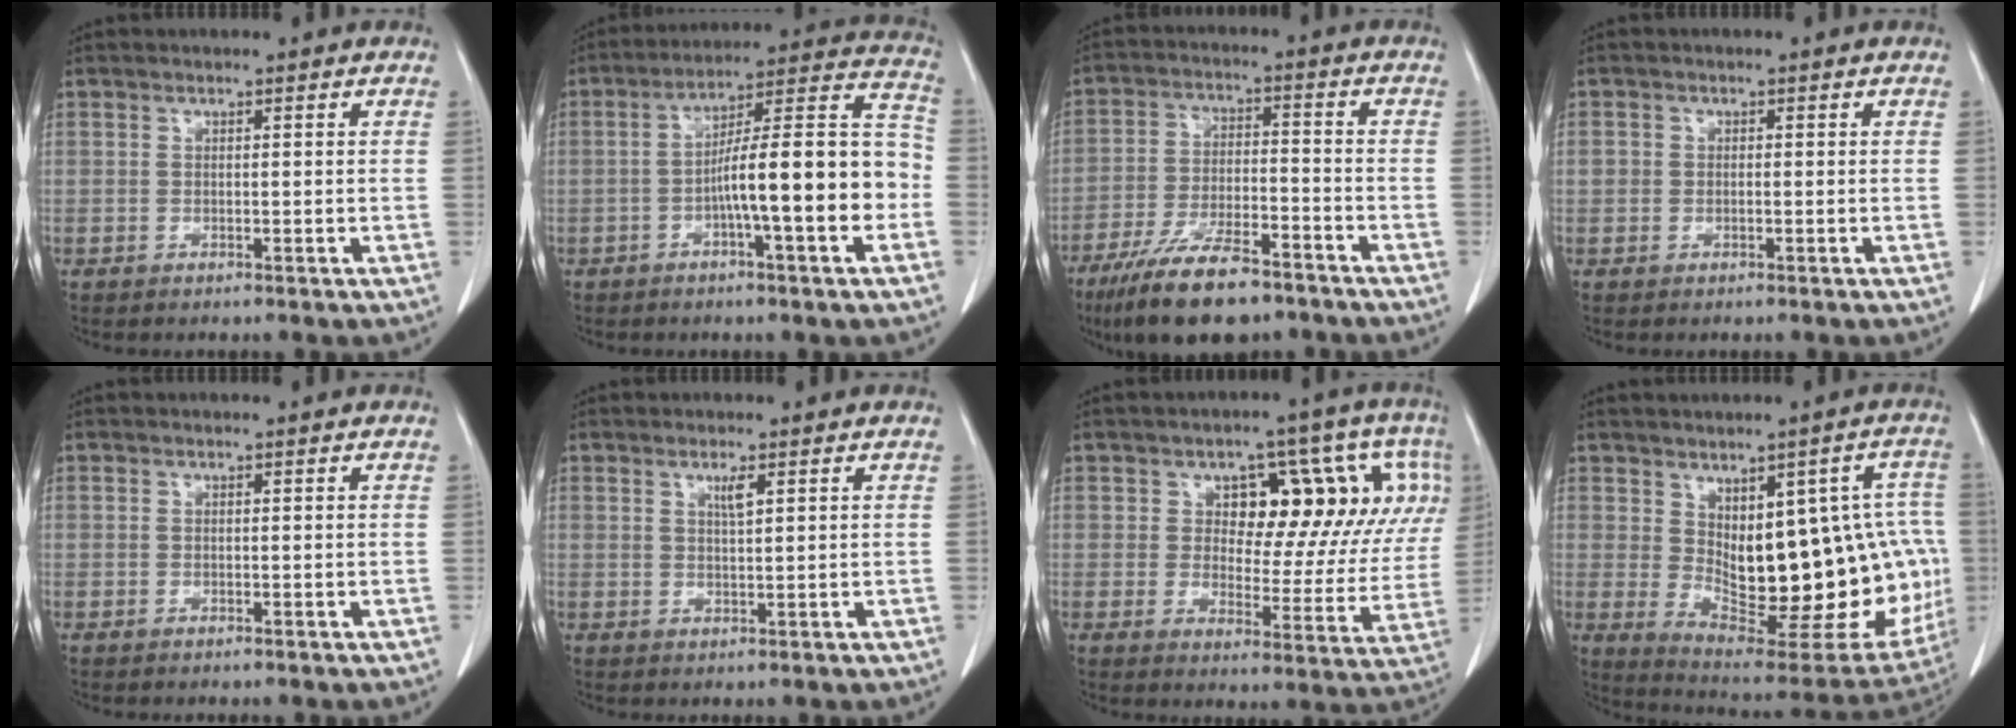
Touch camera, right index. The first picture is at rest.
{"total": 15.8, "force": [-3.7, 1.5, 15.3], "torque": [-0.229, 0.030, -0.059]}
{"total": 13.7, "force": [-10.2, 3.7, 8.4], "torque": [-0.156, -0.022, -0.179]}
{"total": 1.3, "force": [0.0, 1.2, 0.4], "torque": [-0.007, 0.011, 0.002]}
{"total": 0.0}
{"total": 1.9, "force": [1.0, 0.1, 1.6], "torque": [-0.033, -0.003, 0.019]}
{"total": 16.5, "force": [5.1, 8.1, 13.4], "torque": [-0.152, 0.027, 0.067]}
{"total": 23.4, "force": [-0.6, 9.5, 21.4], "torque": [-0.222, 0.009, 0.028]}